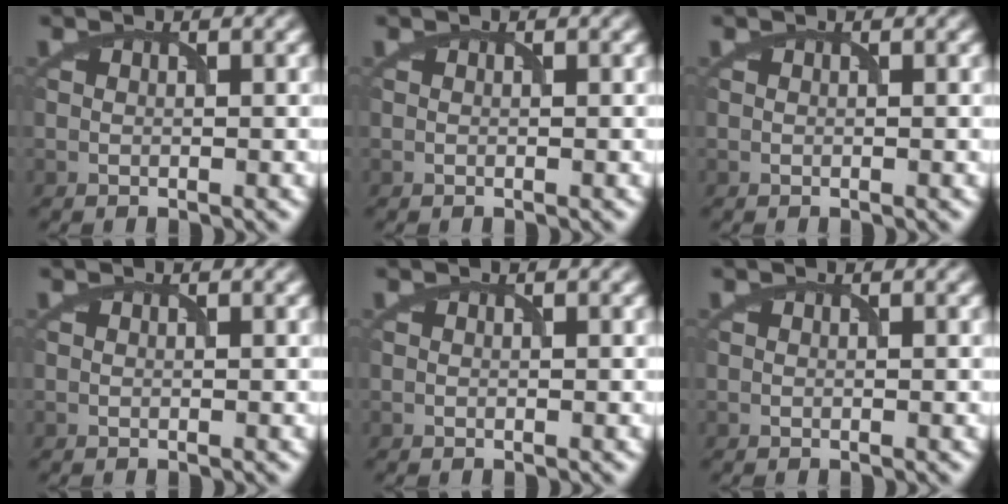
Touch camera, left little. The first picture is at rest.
{"total": 0.0}
{"total": 0.0}
{"total": 0.0}
{"total": 0.0}
{"total": 0.0}